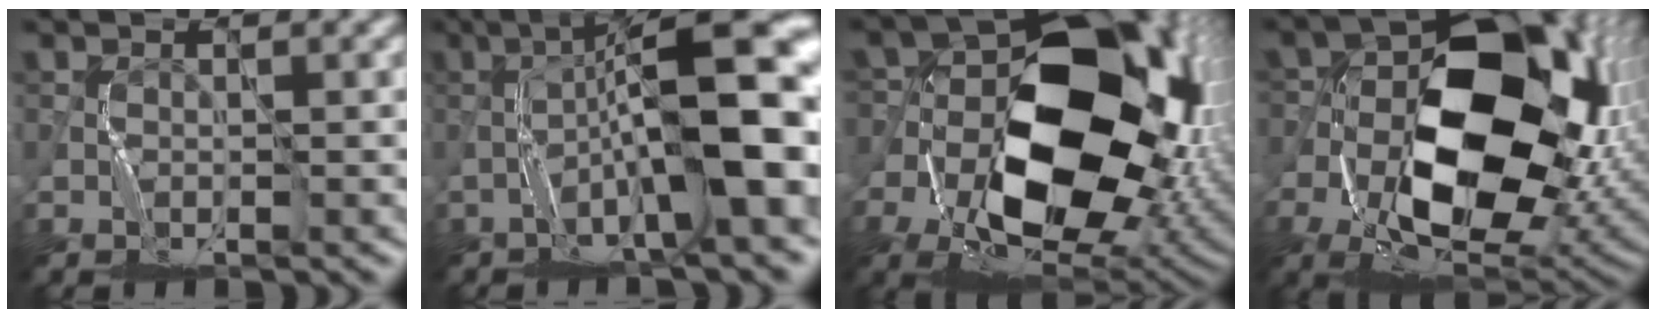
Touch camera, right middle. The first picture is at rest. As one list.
[{"total": 10.9, "force": [-2.6, 1.7, 10.4], "torque": [-0.167, 0.027, -0.039]}, {"total": 19.0, "force": [-2.5, 12.4, 14.2], "torque": [-0.235, -0.012, -0.011]}, {"total": 17.3, "force": [-2.5, 11.0, 13.2], "torque": [-0.221, -0.011, -0.030]}]